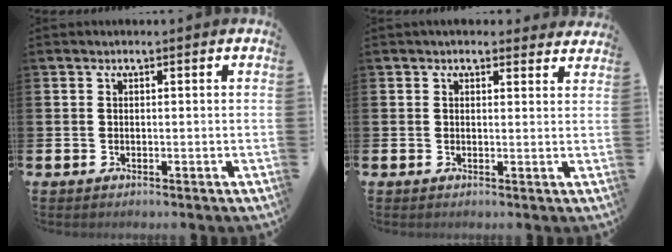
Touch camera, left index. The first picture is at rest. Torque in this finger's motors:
{"motor_torque": [0.79, -1.34, -0.01, 0.15]}